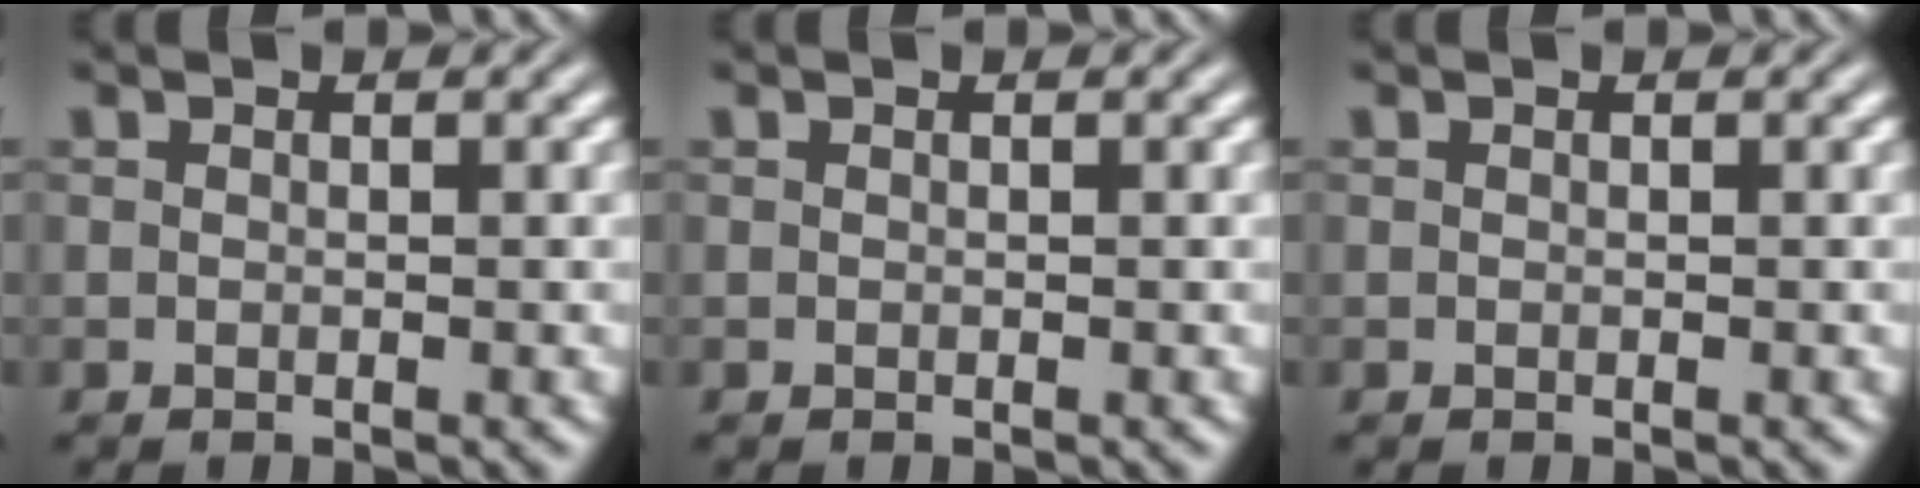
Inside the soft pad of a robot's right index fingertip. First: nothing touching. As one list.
[{"total": 0.0}, {"total": 0.0}]